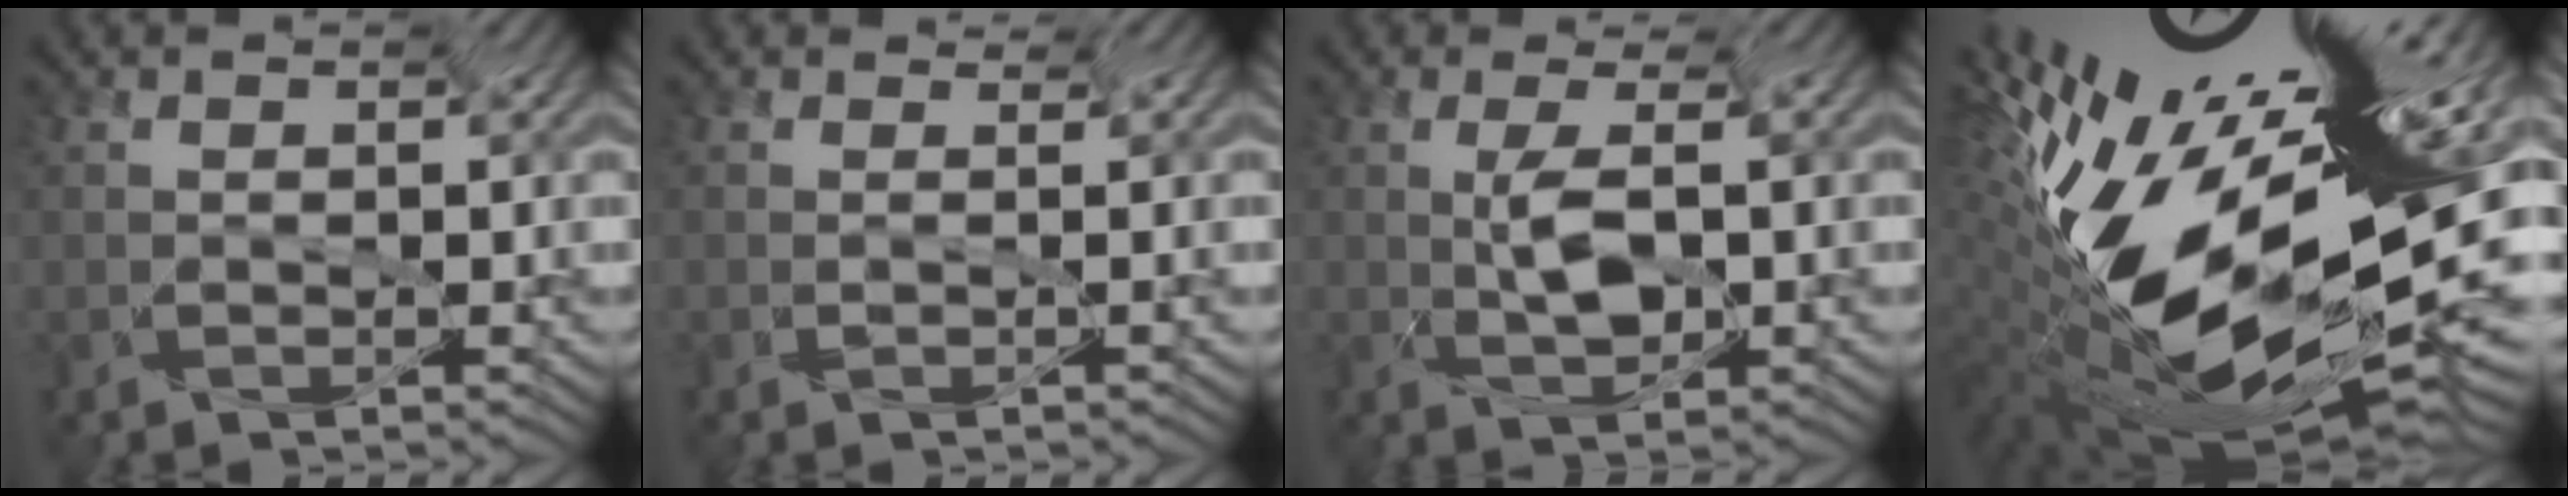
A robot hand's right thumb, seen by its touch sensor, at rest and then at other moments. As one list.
[{"total": 0.5, "force": [0.3, -0.4, -0.1], "torque": [0.004, 0.001, 0.004]}, {"total": 2.9, "force": [-1.8, 0.3, 2.3], "torque": [-0.047, -0.002, -0.029]}, {"total": 15.6, "force": [-2.9, 5.1, 14.4], "torque": [-0.231, -0.023, -0.041]}]